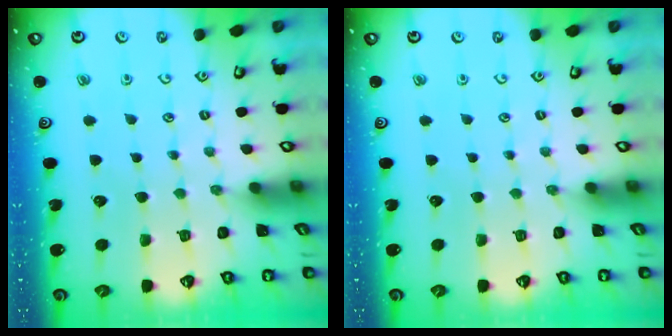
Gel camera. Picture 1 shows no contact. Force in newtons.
{"total": 0.0}